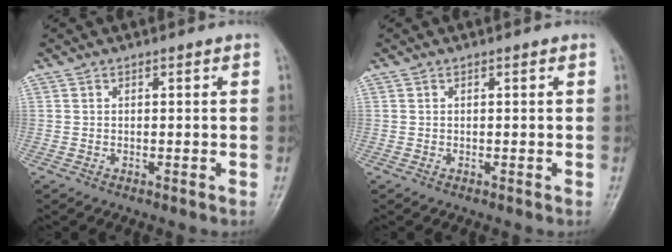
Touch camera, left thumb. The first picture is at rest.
{"total": 0.0}